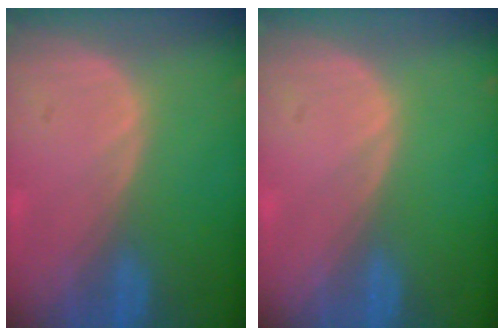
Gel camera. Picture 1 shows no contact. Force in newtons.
{"total": 0.0}